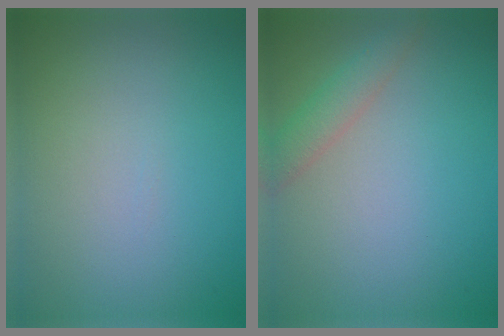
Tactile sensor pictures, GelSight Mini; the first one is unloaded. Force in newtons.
{"total": 2.1, "press": 2.1, "slide": 0.2}